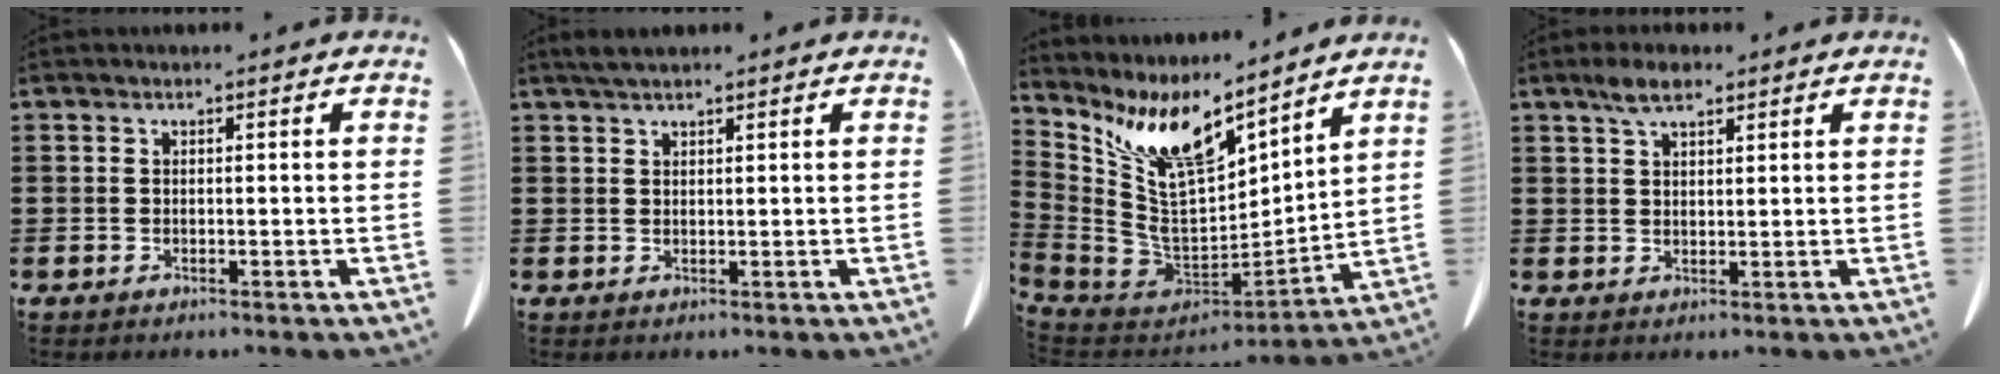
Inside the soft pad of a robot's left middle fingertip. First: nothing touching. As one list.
[{"total": 1.6, "force": [1.3, 0.2, 0.9], "torque": [-0.020, 0.002, 0.024]}, {"total": 13.2, "force": [9.0, 4.6, 8.4], "torque": [-0.213, -0.053, 0.161]}, {"total": 3.8, "force": [2.5, 1.4, 2.5], "torque": [-0.054, 0.005, 0.044]}]